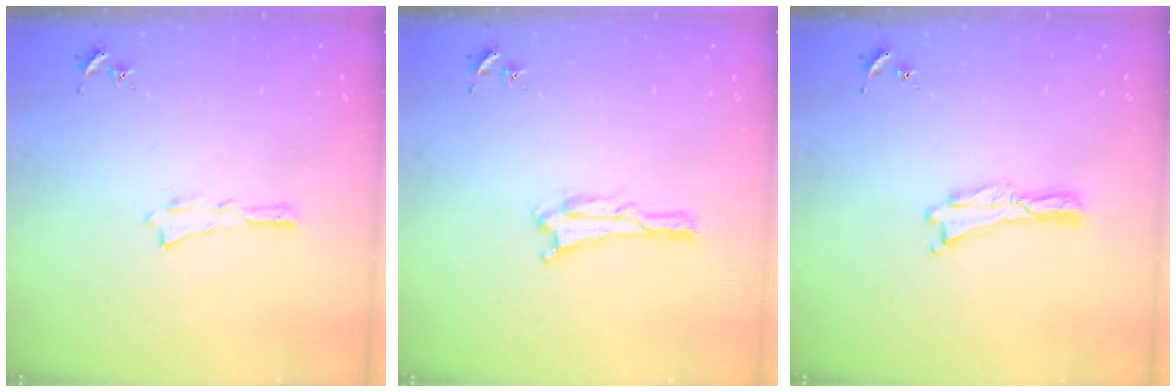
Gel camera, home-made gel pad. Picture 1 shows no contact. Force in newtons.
{"total": 0.6, "press": 0.6, "slide": 0.1}
{"total": 0.0}